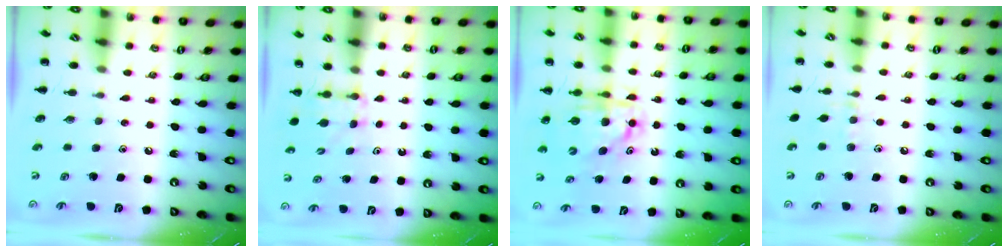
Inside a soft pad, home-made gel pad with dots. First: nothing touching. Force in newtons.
{"total": 2.7, "press": 2.5, "slide": 1.1}
{"total": 6.9, "press": 6.8, "slide": 1.4}
{"total": 5.3, "press": 5.0, "slide": 1.7}